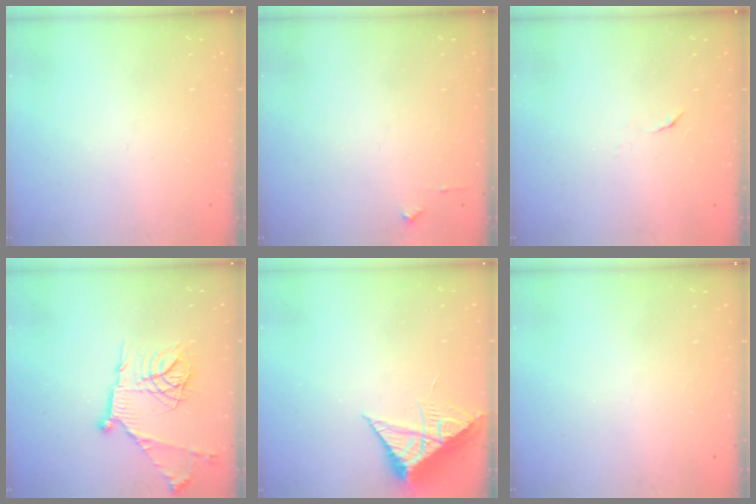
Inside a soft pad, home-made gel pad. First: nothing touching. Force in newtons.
{"total": 3.0, "press": 3.0, "slide": 0.4}
{"total": 3.9, "press": 3.9, "slide": 0.4}
{"total": 18.9, "press": 18.8, "slide": 1.9}
{"total": 8.3, "press": 8.3, "slide": 0.3}
{"total": 0.0}